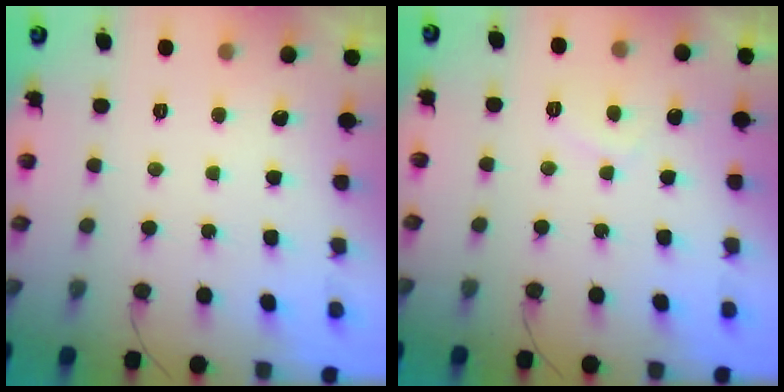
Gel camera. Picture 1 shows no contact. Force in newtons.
{"total": 2.0, "press": 1.9, "slide": 0.7}